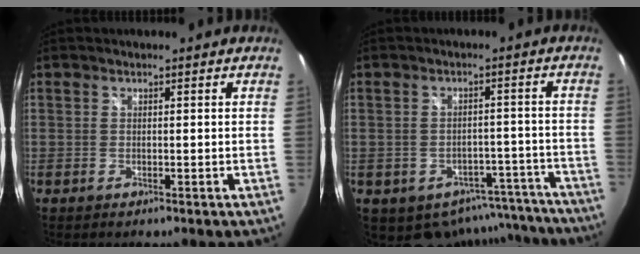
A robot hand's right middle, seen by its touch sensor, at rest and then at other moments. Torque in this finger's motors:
{"motor_torque": [1.07, -1.07, 0.12, 0.04]}